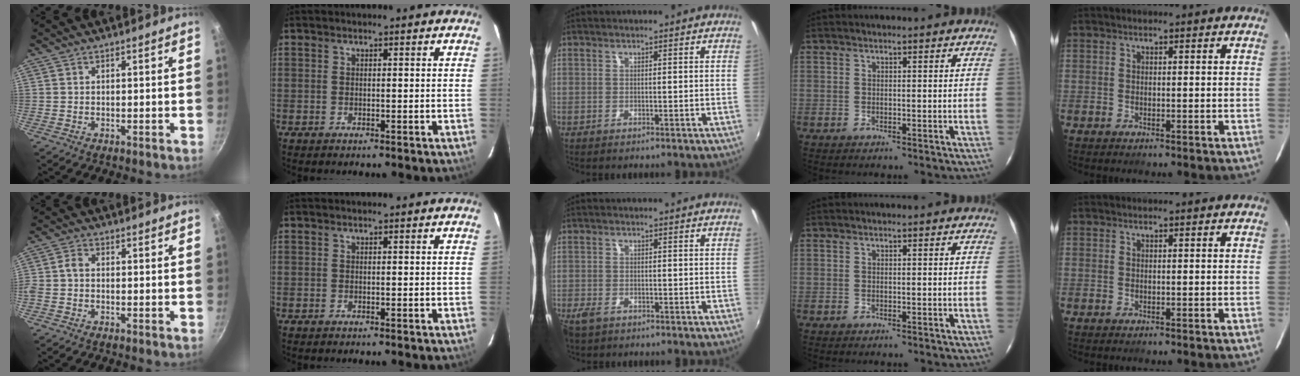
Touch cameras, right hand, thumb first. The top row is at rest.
{"thumb": {"total": 2.4, "force": [-0.8, 1.7, 1.5], "torque": [-0.034, 0.013, -0.024]}, "middle": {"total": 3.3, "force": [-2.1, 1.9, 1.7], "torque": [-0.041, -0.008, -0.039]}}